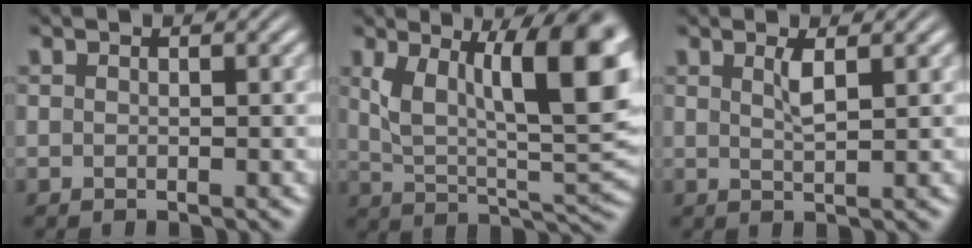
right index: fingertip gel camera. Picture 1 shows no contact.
{"total": 13.4, "force": [2.9, 6.8, 11.1], "torque": [-0.151, -0.016, 0.053]}
{"total": 1.6, "force": [0.9, -0.1, 1.3], "torque": [-0.022, -0.008, 0.021]}